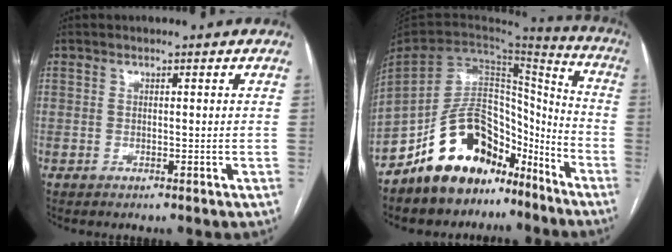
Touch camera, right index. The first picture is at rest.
{"total": 16.9, "force": [-11.7, 9.3, 7.9], "torque": [-0.142, 0.061, -0.199]}